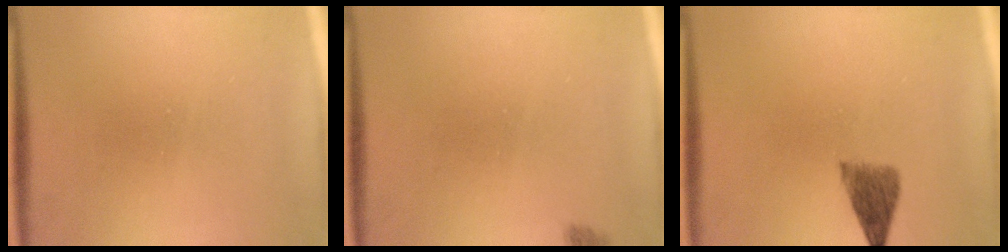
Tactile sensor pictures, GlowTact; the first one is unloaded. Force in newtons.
{"total": 1.3}
{"total": 5.2}